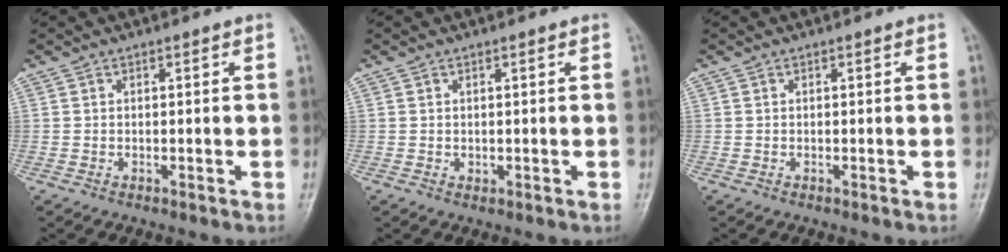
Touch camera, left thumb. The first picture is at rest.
{"total": 0.7, "force": [0.2, 0.5, 0.5], "torque": [-0.003, -0.002, 0.006]}
{"total": 0.0}